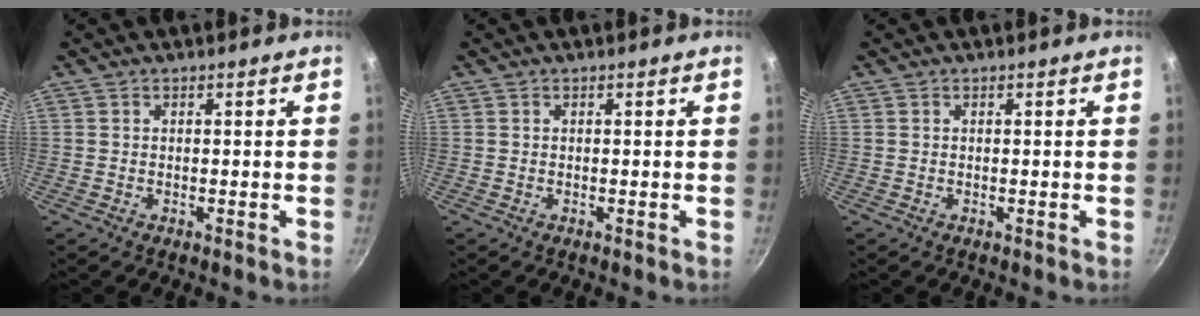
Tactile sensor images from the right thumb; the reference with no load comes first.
{"total": 0.0}
{"total": 0.0}